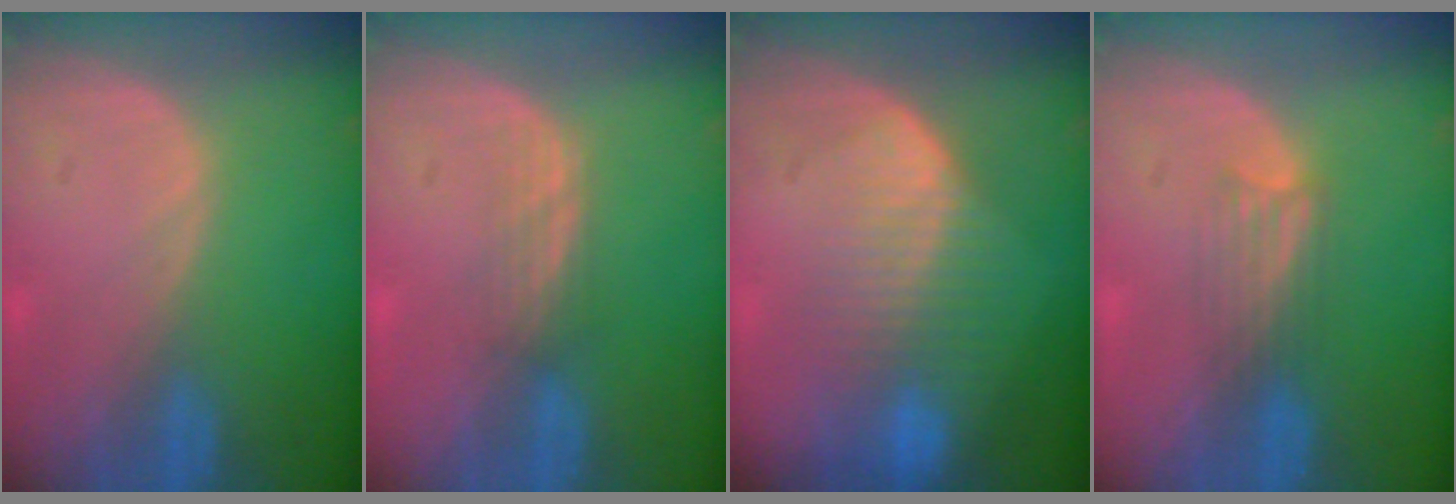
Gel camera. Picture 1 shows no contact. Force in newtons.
{"total": 2.2, "press": 2.2, "slide": 0.4}
{"total": 8.2, "press": 7.5, "slide": 3.5}
{"total": 3.1, "press": 2.8, "slide": 1.3}